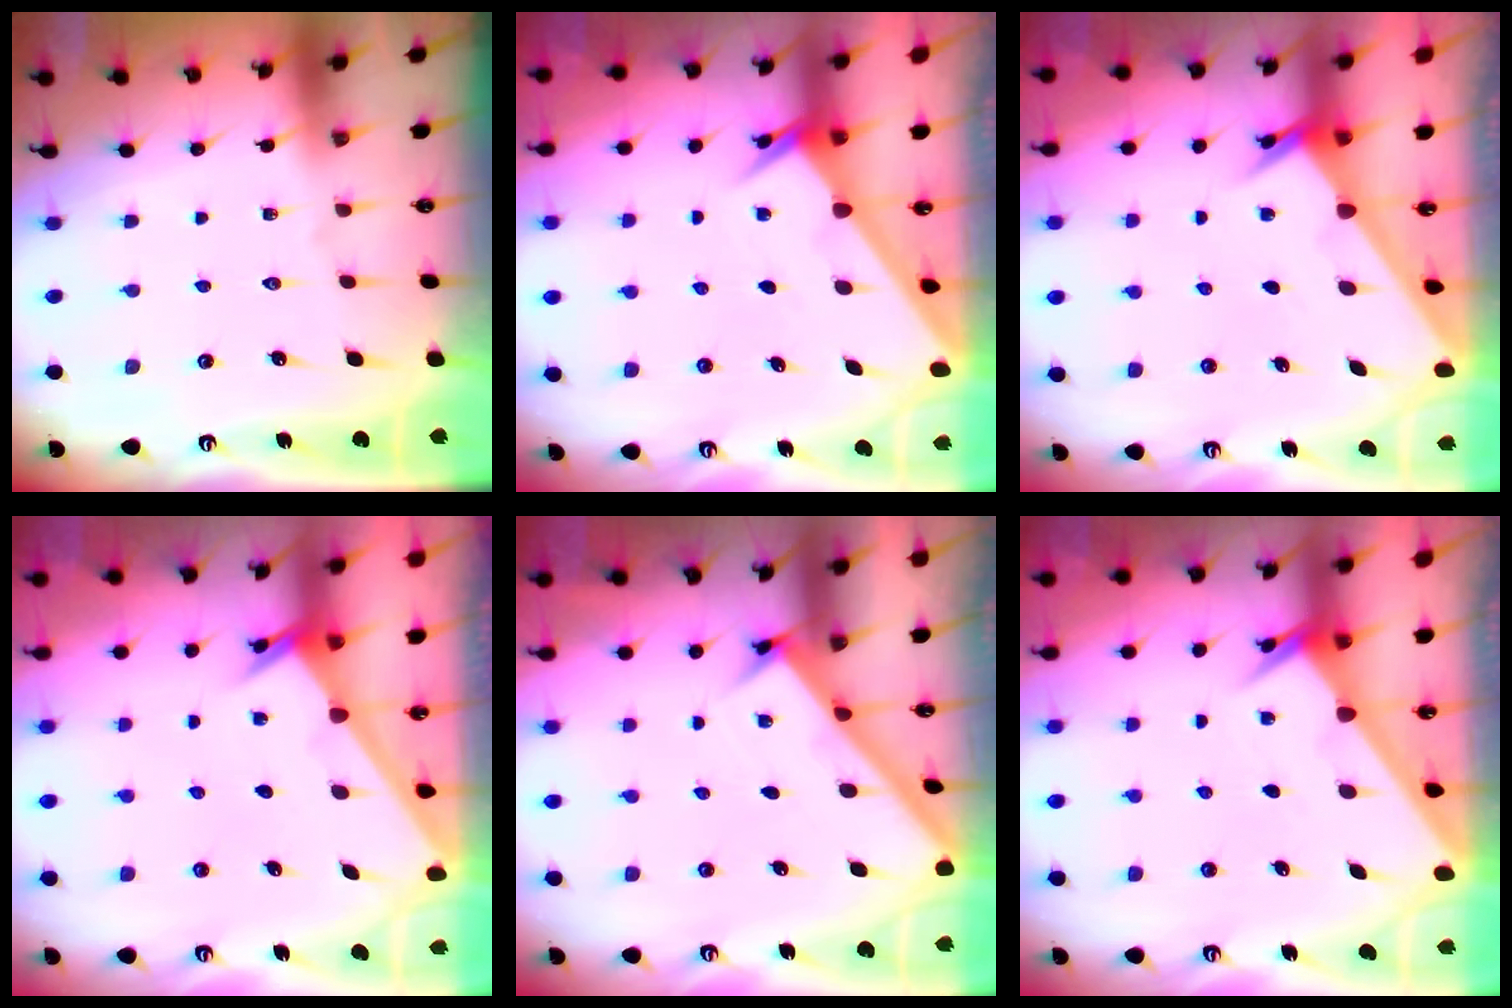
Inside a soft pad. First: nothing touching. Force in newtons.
{"total": 2.0, "press": 2.0, "slide": 0.0}
{"total": 2.4, "press": 2.3, "slide": 0.2}
{"total": 2.6, "press": 2.6, "slide": 0.2}
{"total": 2.4, "press": 2.4, "slide": 0.3}
{"total": 2.0, "press": 2.0, "slide": 0.0}